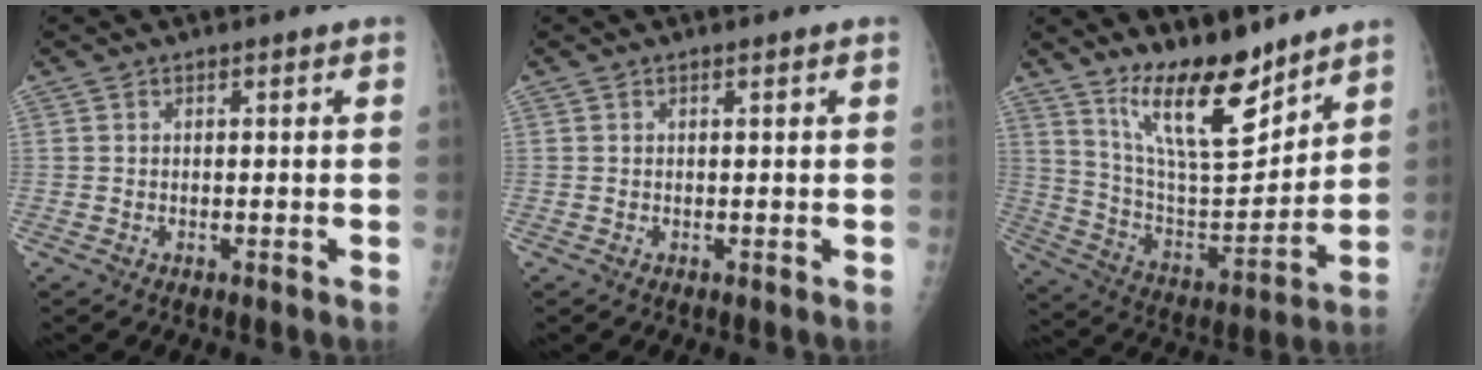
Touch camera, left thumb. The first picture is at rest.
{"total": 0.0}
{"total": 16.2, "force": [12.1, 4.7, 9.7], "torque": [-0.128, -0.090, 0.223]}